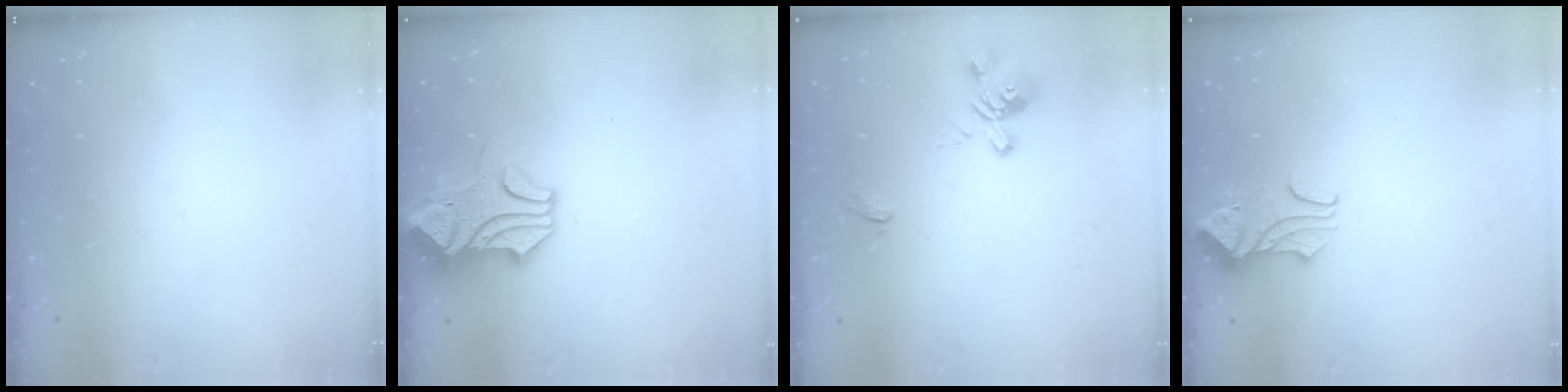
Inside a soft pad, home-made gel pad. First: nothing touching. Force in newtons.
{"total": 1.6, "press": 1.2, "slide": 1.1}
{"total": 1.4, "press": 0.8, "slide": 1.2}
{"total": 1.5, "press": 1.3, "slide": 0.9}